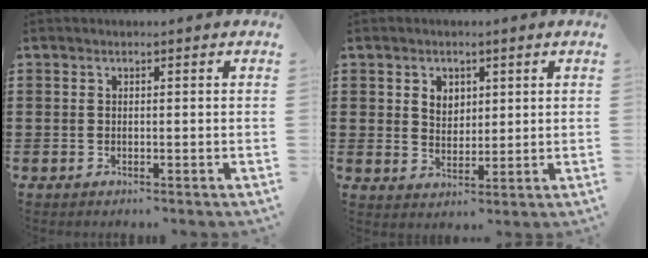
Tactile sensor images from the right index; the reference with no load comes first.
{"total": 3.0, "force": [1.5, 2.4, 1.1], "torque": [-0.031, 0.011, 0.025]}